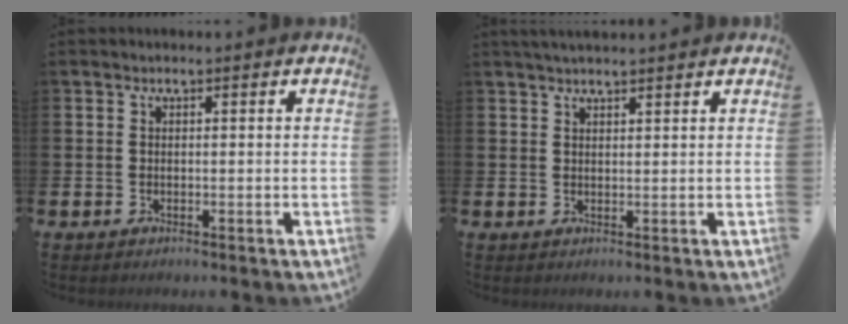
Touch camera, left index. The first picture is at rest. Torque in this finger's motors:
{"motor_torque": [-0.16, -0.48, 0.49, 0.14]}